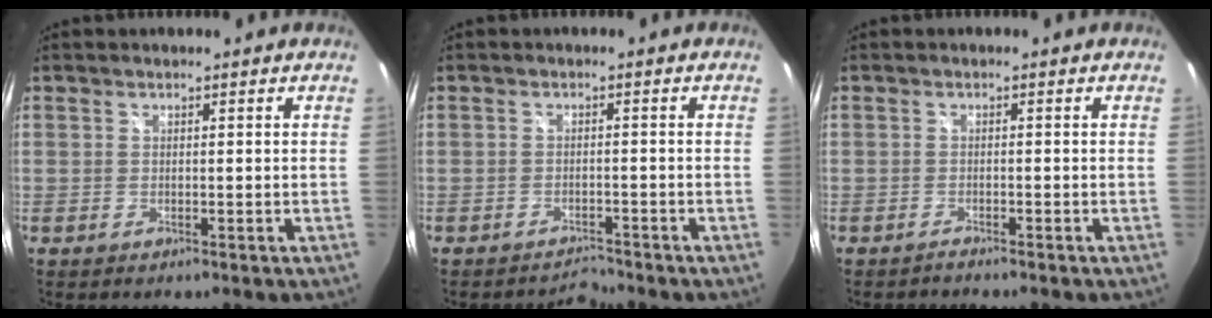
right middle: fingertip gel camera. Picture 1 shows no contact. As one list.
[{"total": 2.3, "force": [-2.3, 0.2, -0.2], "torque": [0.002, 0.000, -0.040]}, {"total": 0.9, "force": [-0.9, -0.1, 0.1], "torque": [-0.002, -0.003, -0.016]}]